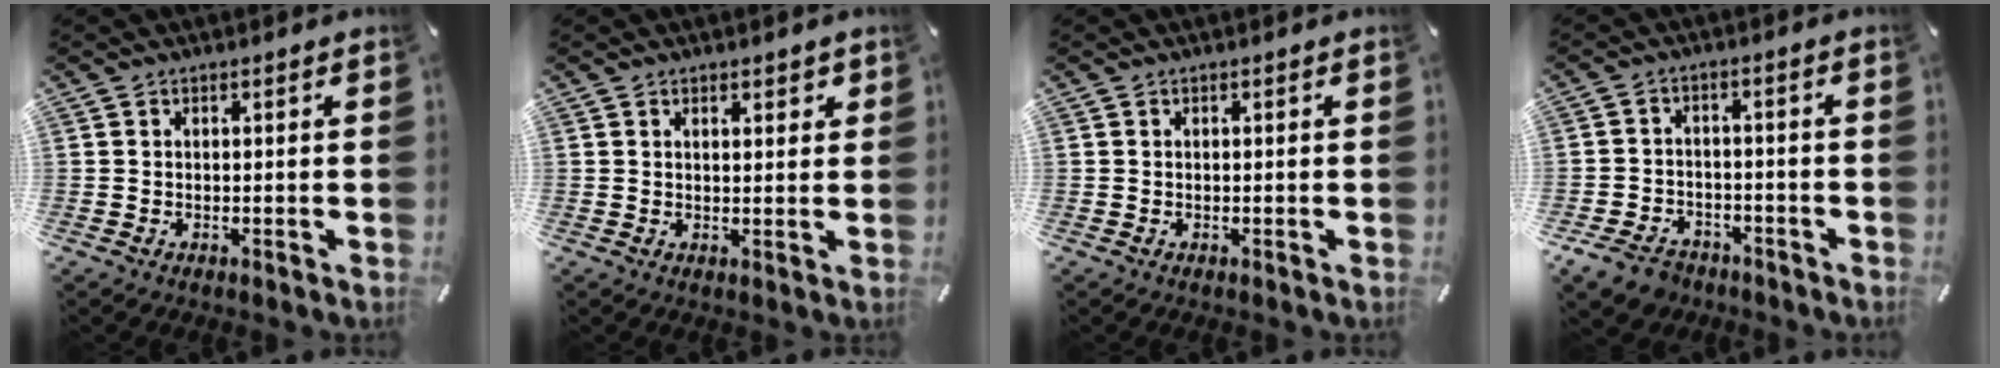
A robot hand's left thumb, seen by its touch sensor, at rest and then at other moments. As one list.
[{"total": 1.8, "force": [1.2, 1.0, 0.9], "torque": [-0.011, -0.001, 0.020]}, {"total": 0.0}, {"total": 6.7, "force": [-4.6, 4.2, 2.4], "torque": [-0.056, 0.021, -0.089]}]